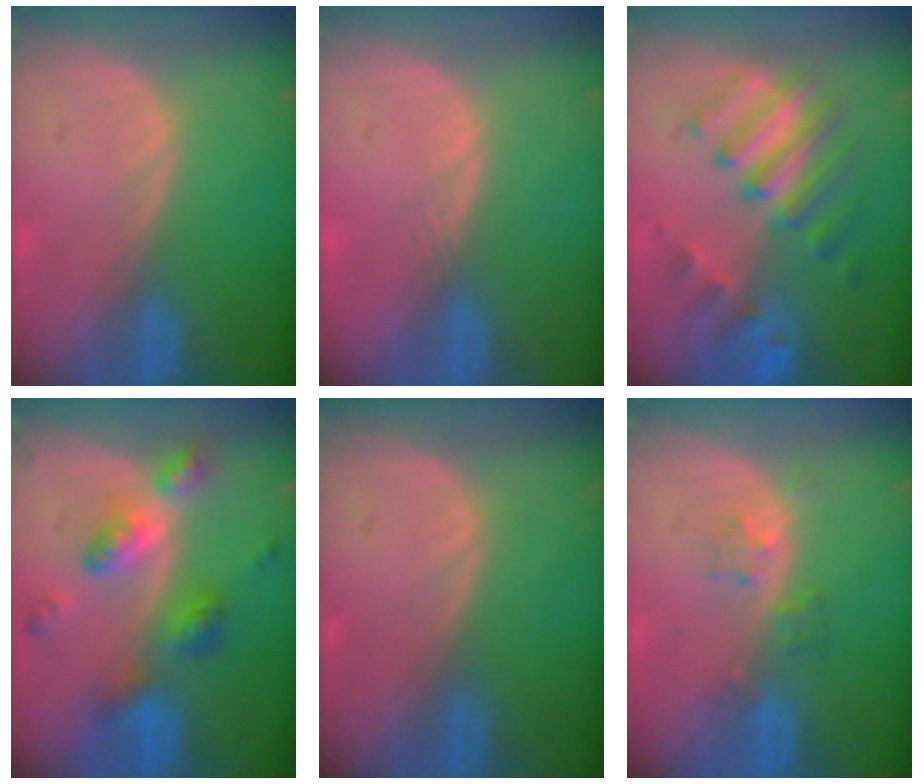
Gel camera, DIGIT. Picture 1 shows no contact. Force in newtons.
{"total": 1.0, "press": 0.8, "slide": 0.5}
{"total": 9.0, "press": 8.3, "slide": 3.7}
{"total": 7.4, "press": 7.4, "slide": 0.6}
{"total": 0.0}
{"total": 2.6, "press": 2.6, "slide": 0.2}